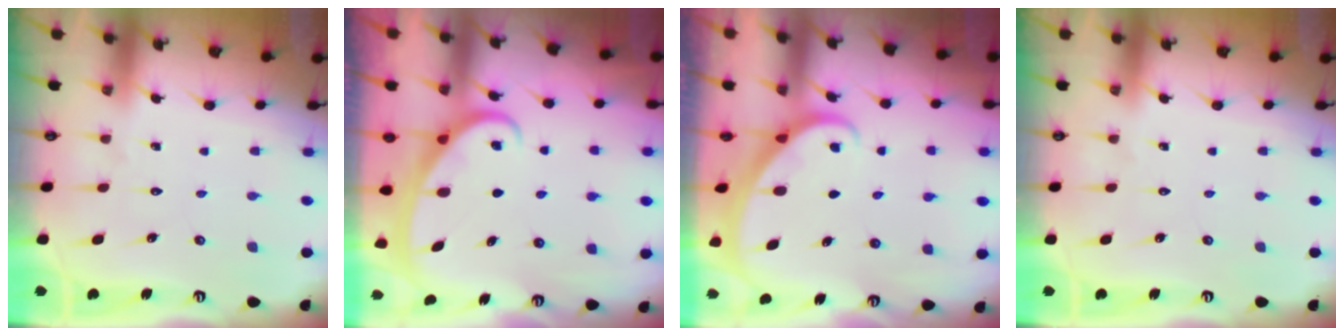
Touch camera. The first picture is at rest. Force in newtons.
{"total": 2.7, "press": 2.7, "slide": 0.3}
{"total": 1.9, "press": 1.9, "slide": 0.0}
{"total": 0.0}